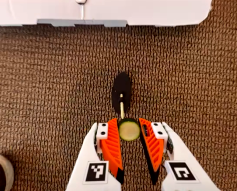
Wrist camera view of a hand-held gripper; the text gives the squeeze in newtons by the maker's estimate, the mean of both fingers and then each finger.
{"total": 7.2, "left": 7.0, "right": 7.4}